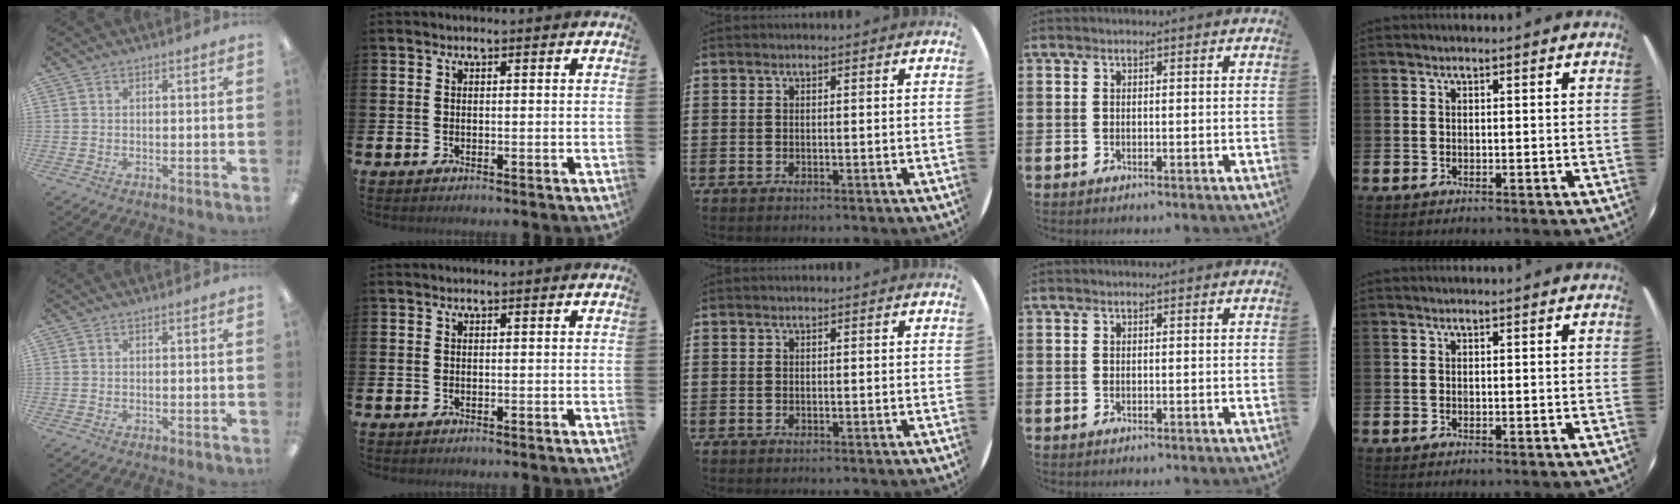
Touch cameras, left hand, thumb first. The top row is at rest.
{}